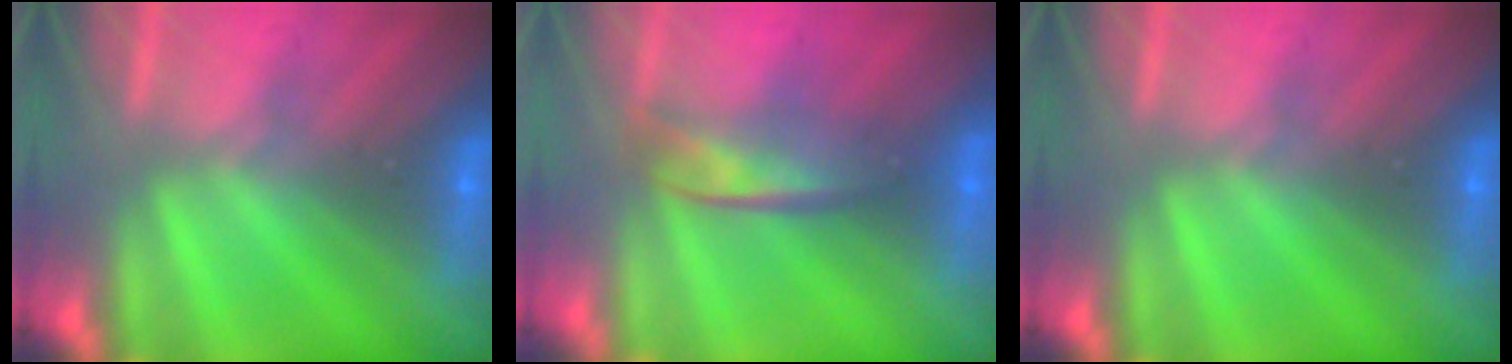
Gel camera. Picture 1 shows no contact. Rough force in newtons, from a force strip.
{"total": 2.1}
{"total": 0.0}